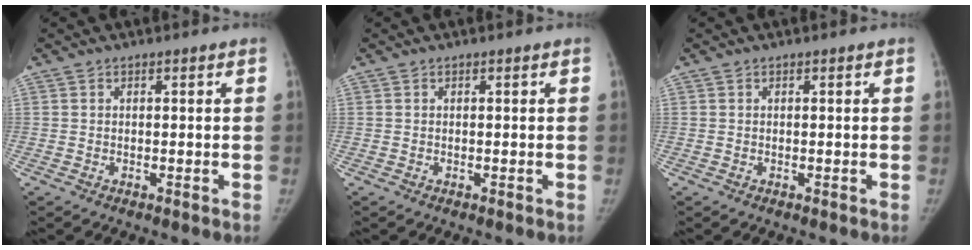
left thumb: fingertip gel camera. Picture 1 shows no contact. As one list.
[{"total": 0.0}, {"total": 0.0}]